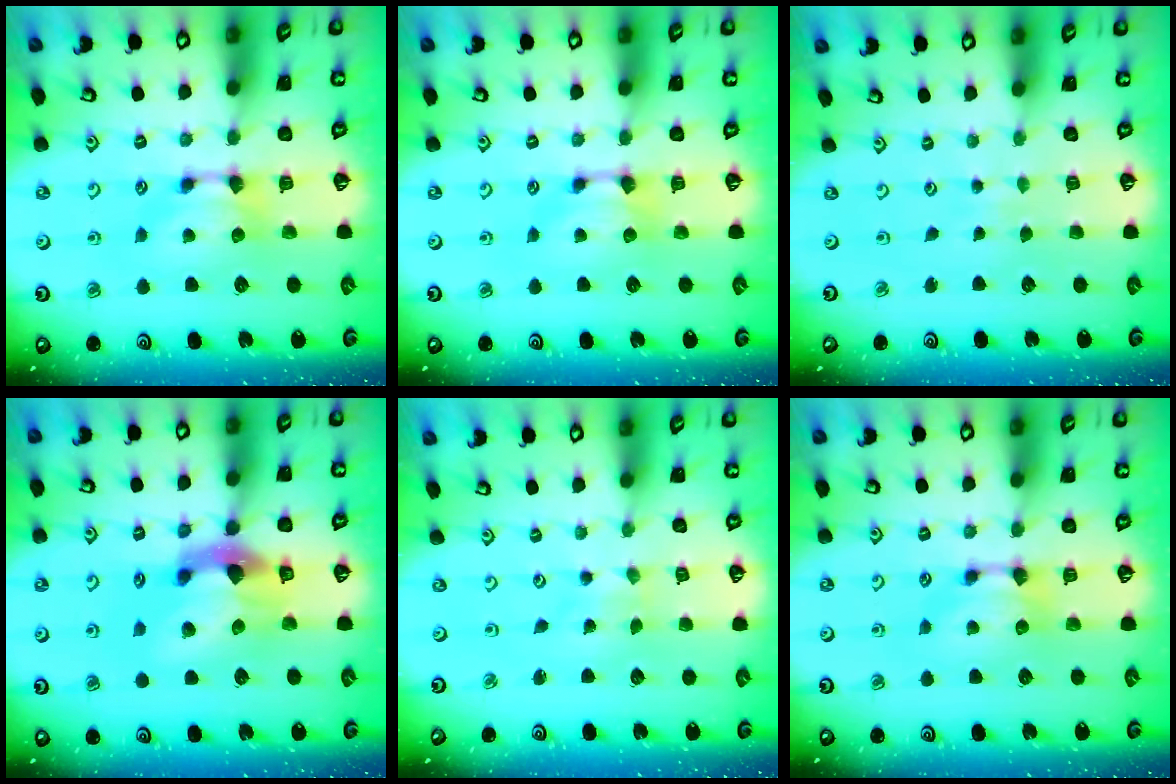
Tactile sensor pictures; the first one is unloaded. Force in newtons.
{"total": 0.0}
{"total": 5.2, "press": 5.2, "slide": 0.3}
{"total": 6.3, "press": 5.9, "slide": 2.2}
{"total": 4.1, "press": 4.1, "slide": 0.3}
{"total": 0.0}